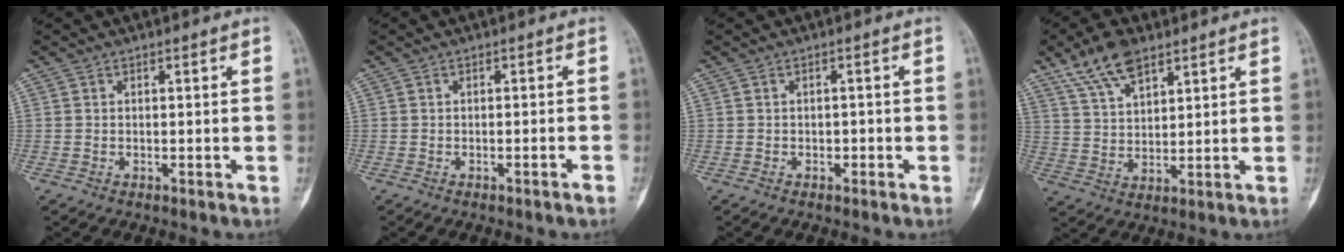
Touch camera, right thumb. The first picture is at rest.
{"total": 1.5, "force": [-1.1, -0.2, 1.1], "torque": [-0.023, 0.004, -0.012]}
{"total": 0.9, "force": [-0.5, 0.7, 0.3], "torque": [-0.002, 0.002, -0.010]}
{"total": 9.4, "force": [6.3, 4.0, 5.6], "torque": [-0.095, -0.018, 0.125]}